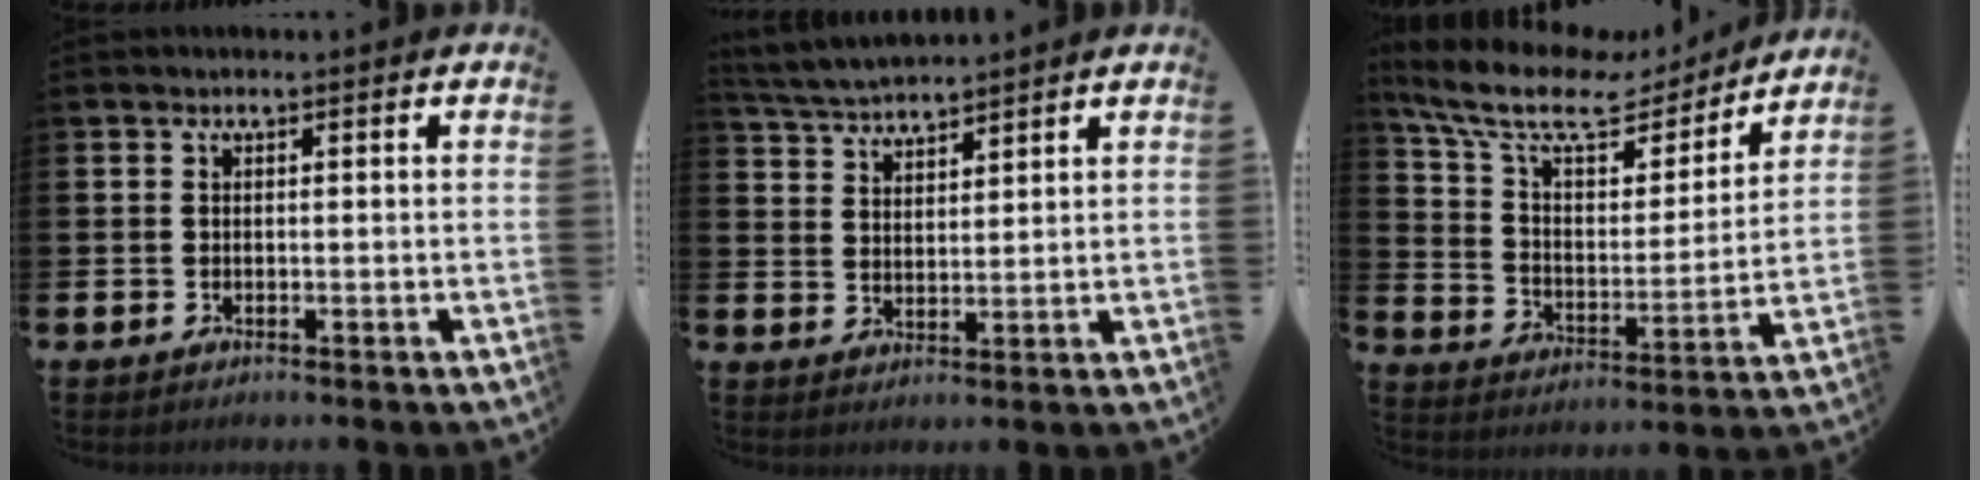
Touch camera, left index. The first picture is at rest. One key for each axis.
{"total": 3.8, "fx": 3.8, "fy": 0.3, "fz": 0.4, "tx": -0.028, "ty": -0.020, "tz": 0.068}
{"total": 11.1, "fx": 8.7, "fy": 4.5, "fz": 5.3, "tx": -0.133, "ty": -0.050, "tz": 0.144}